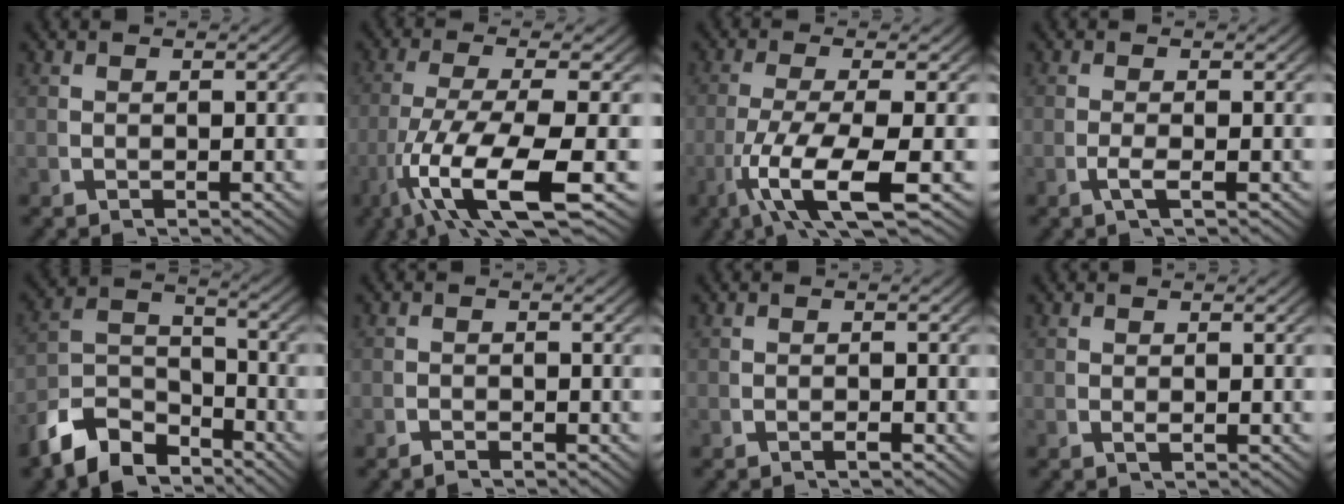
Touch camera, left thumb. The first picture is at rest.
{"total": 11.6, "force": [-3.2, 5.3, 9.8], "torque": [-0.223, -0.047, -0.019]}
{"total": 9.0, "force": [-2.6, 3.8, 7.7], "torque": [-0.178, -0.035, -0.020]}
{"total": 1.6, "force": [-0.5, 0.2, 1.5], "torque": [-0.041, -0.001, -0.009]}
{"total": 8.3, "force": [-4.7, 5.4, 4.2], "torque": [-0.080, -0.027, -0.077]}
{"total": 0.8, "force": [-0.8, 0.0, 0.0], "torque": [0.006, -0.002, -0.017]}
{"total": 0.7, "force": [-0.4, 0.1, 0.5], "torque": [-0.003, 0.007, -0.013]}
{"total": 0.8, "force": [0.2, 0.4, 0.6], "torque": [-0.018, 0.000, 0.006]}